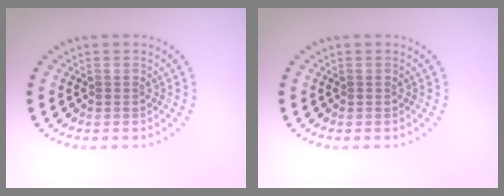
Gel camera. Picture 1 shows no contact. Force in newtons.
{"total": 0.0}